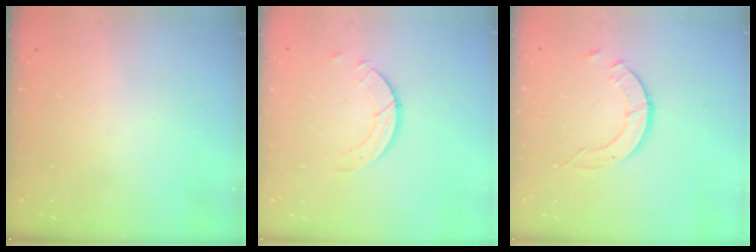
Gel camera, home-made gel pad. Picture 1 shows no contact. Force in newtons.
{"total": 4.0, "press": 4.0, "slide": 0.4}
{"total": 3.7, "press": 3.6, "slide": 0.4}